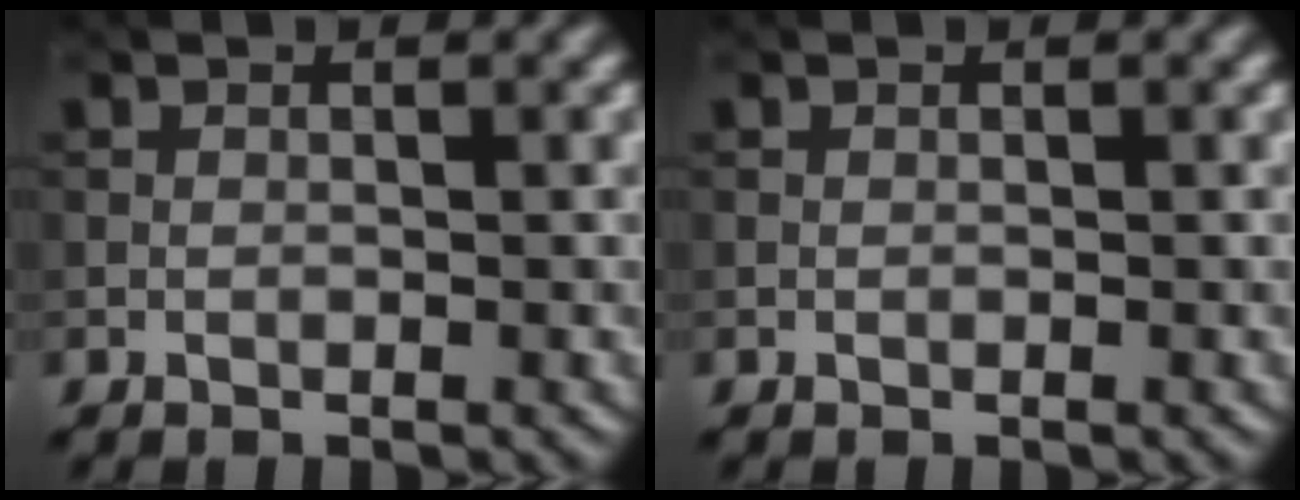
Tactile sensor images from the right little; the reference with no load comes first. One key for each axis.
{"total": 0.0}